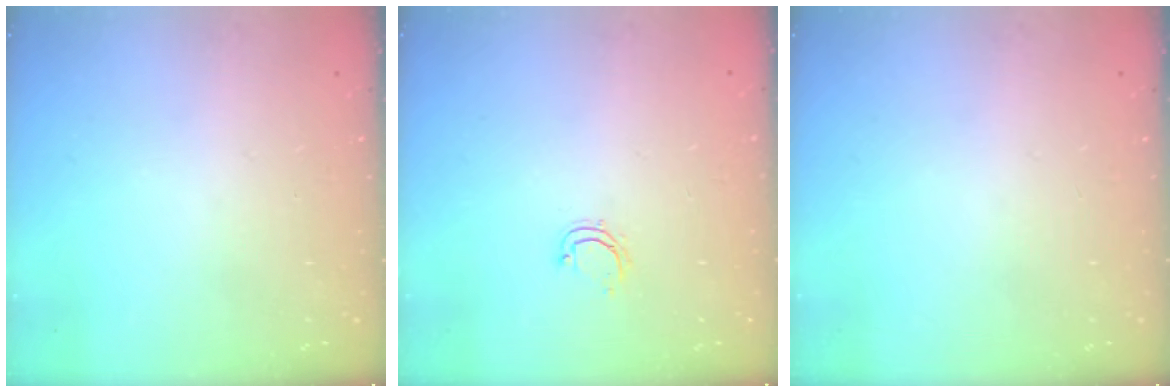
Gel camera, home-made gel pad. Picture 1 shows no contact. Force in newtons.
{"total": 3.7, "press": 3.7, "slide": 0.3}
{"total": 0.0}